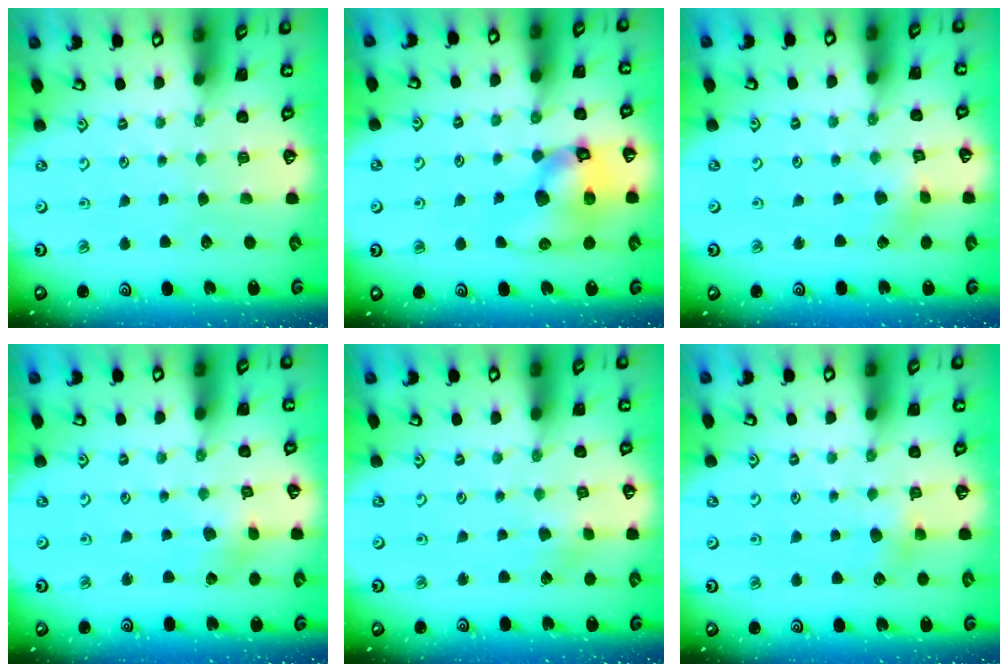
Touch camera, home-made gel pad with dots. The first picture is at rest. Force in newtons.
{"total": 14.1, "press": 13.9, "slide": 2.1}
{"total": 2.6, "press": 2.6, "slide": 0.2}
{"total": 2.6, "press": 2.6, "slide": 0.4}
{"total": 2.5, "press": 2.4, "slide": 0.5}
{"total": 4.2, "press": 4.2, "slide": 0.4}